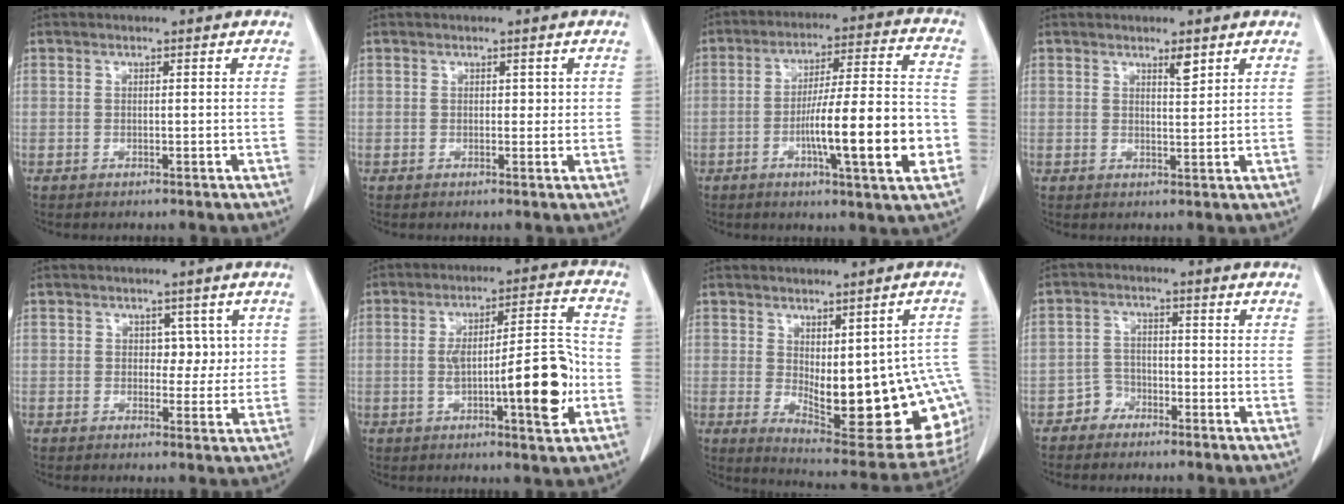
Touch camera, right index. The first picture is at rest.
{"total": 1.4, "force": [0.3, 1.0, 1.0], "torque": [-0.006, 0.003, 0.004]}
{"total": 16.4, "force": [-4.3, 1.2, 15.7], "torque": [-0.248, 0.003, -0.066]}
{"total": 2.1, "force": [1.5, 0.4, 1.4], "torque": [-0.026, -0.006, 0.025]}
{"total": 3.6, "force": [0.8, 2.5, 2.4], "torque": [-0.017, 0.006, 0.011]}
{"total": 13.5, "force": [-2.7, 2.4, 13.0], "torque": [-0.193, 0.018, -0.037]}
{"total": 20.3, "force": [-2.7, 7.2, 18.8], "torque": [-0.174, 0.002, -0.010]}
{"total": 3.0, "force": [-2.1, 2.2, -0.1], "torque": [0.003, 0.012, -0.043]}